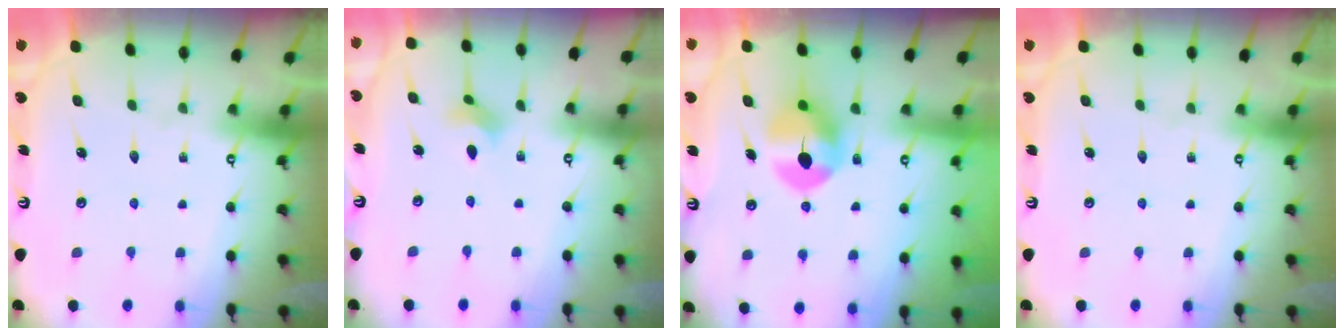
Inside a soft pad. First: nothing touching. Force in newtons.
{"total": 2.6, "press": 2.5, "slide": 0.6}
{"total": 9.1, "press": 9.0, "slide": 1.0}
{"total": 0.0}